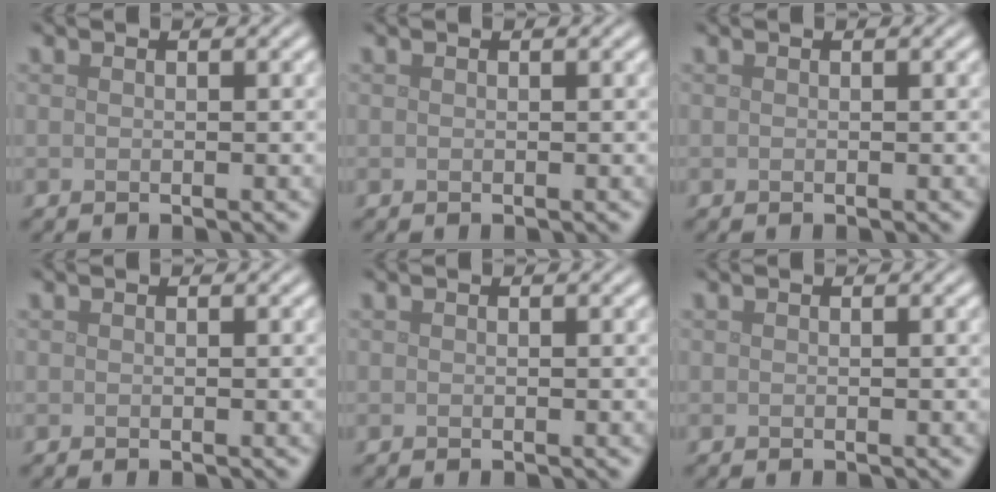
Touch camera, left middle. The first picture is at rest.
{"total": 0.0}
{"total": 0.0}
{"total": 0.0}
{"total": 0.0}
{"total": 0.0}